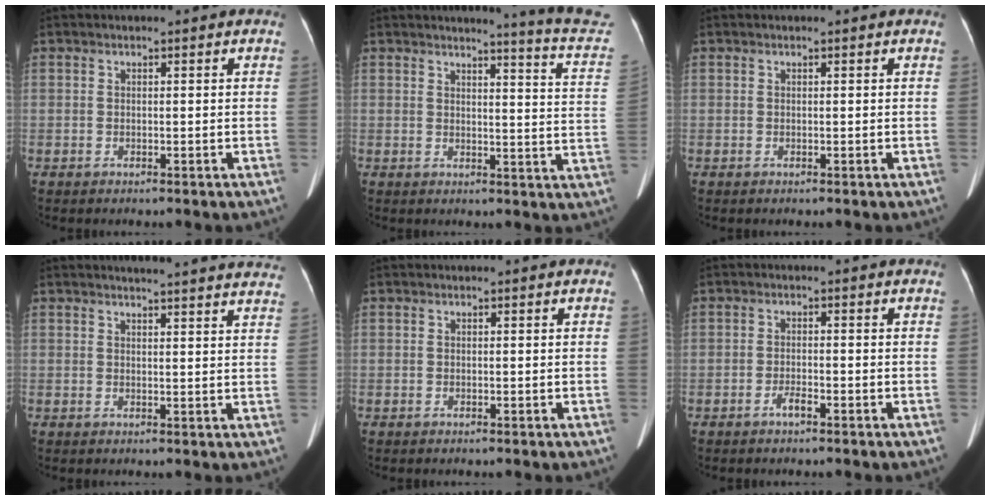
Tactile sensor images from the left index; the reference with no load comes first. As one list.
[{"total": 12.0, "force": [11.7, -1.8, 2.1], "torque": [-0.023, -0.110, 0.105]}, {"total": 0.0}, {"total": 17.8, "force": [16.9, 1.1, 5.5], "torque": [-0.067, -0.032, 0.185]}, {"total": 0.0}, {"total": 1.7, "force": [-1.4, 0.2, 1.0], "torque": [-0.022, -0.004, -0.025]}]